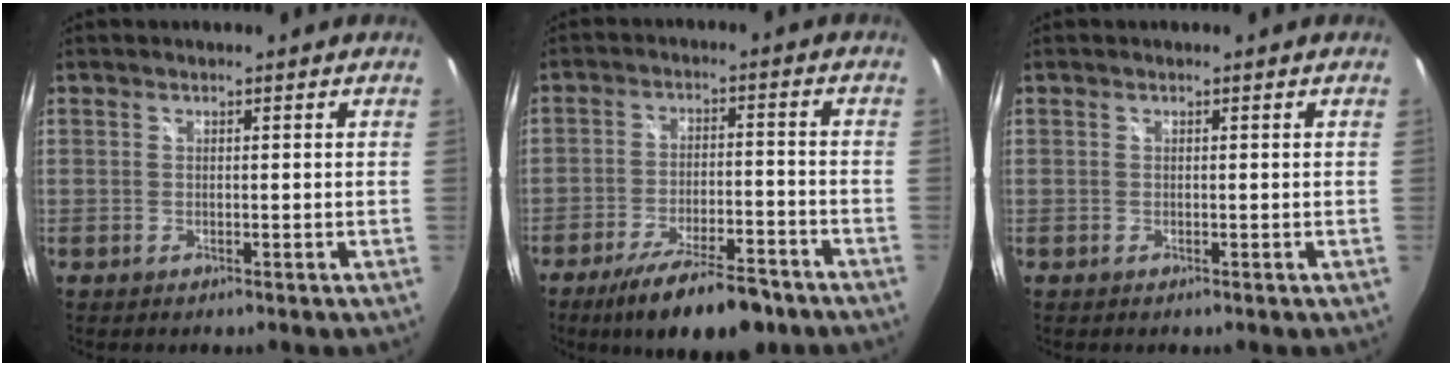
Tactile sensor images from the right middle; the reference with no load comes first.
{"total": 14.5, "force": [-10.9, 3.6, 8.8], "torque": [-0.165, -0.025, -0.169]}
{"total": 0.0}